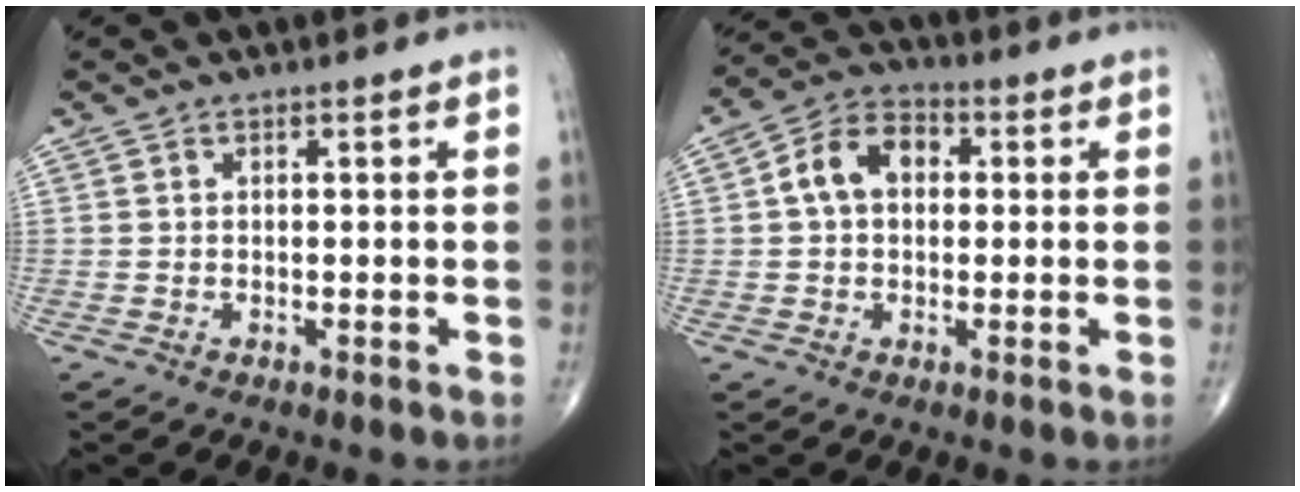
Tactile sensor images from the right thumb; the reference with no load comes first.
{"total": 8.6, "force": [1.1, 6.1, 6.0], "torque": [-0.098, 0.026, 0.012]}